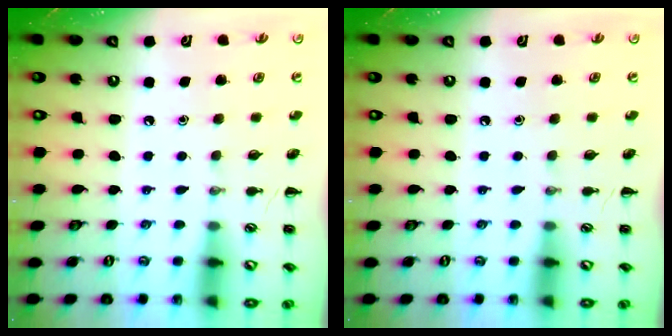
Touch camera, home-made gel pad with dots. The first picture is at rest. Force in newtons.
{"total": 0.0}